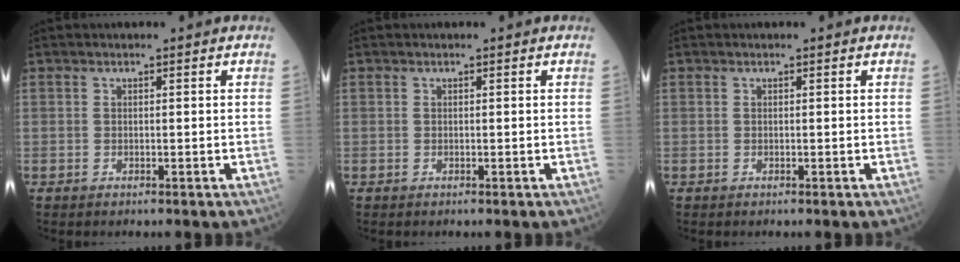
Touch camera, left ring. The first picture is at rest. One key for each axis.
{"total": 0.0}
{"total": 0.0}